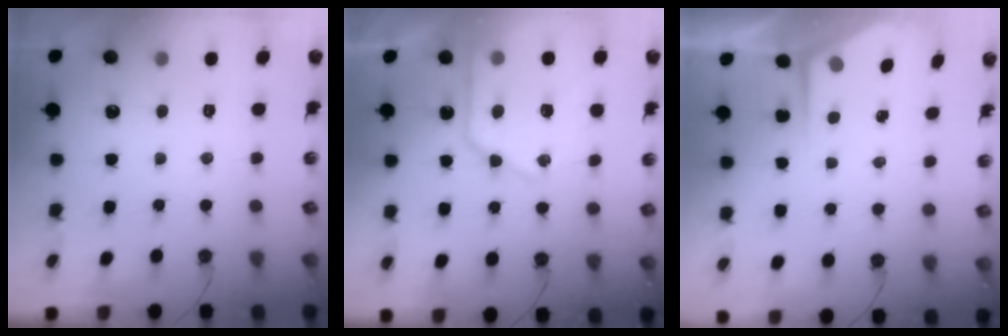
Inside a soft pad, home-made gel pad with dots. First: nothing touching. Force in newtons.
{"total": 19.1, "press": 19.1, "slide": 1.6}
{"total": 3.4, "press": 3.4, "slide": 0.5}